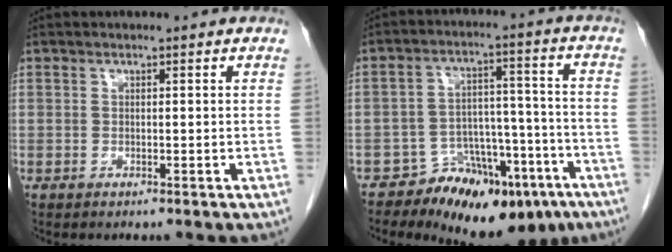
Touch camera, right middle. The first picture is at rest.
{"total": 13.7, "force": [-9.5, 6.5, 7.5], "torque": [-0.081, 0.044, -0.138]}